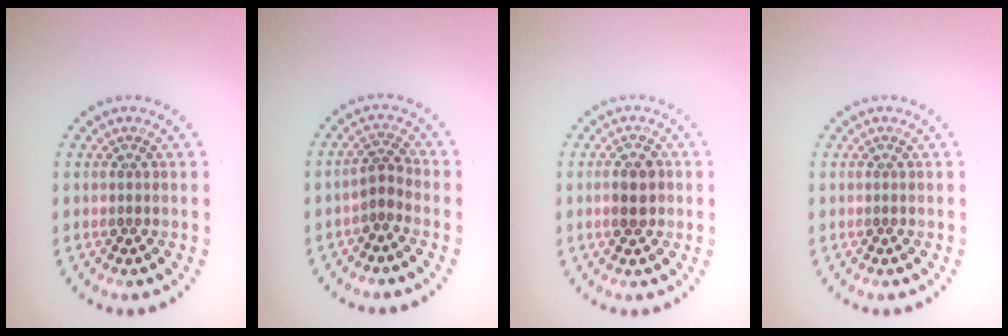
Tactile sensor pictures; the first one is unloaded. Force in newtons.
{"total": 2.0, "press": 1.4, "slide": 1.4}
{"total": 2.2, "press": 2.2, "slide": 0.1}
{"total": 0.0}